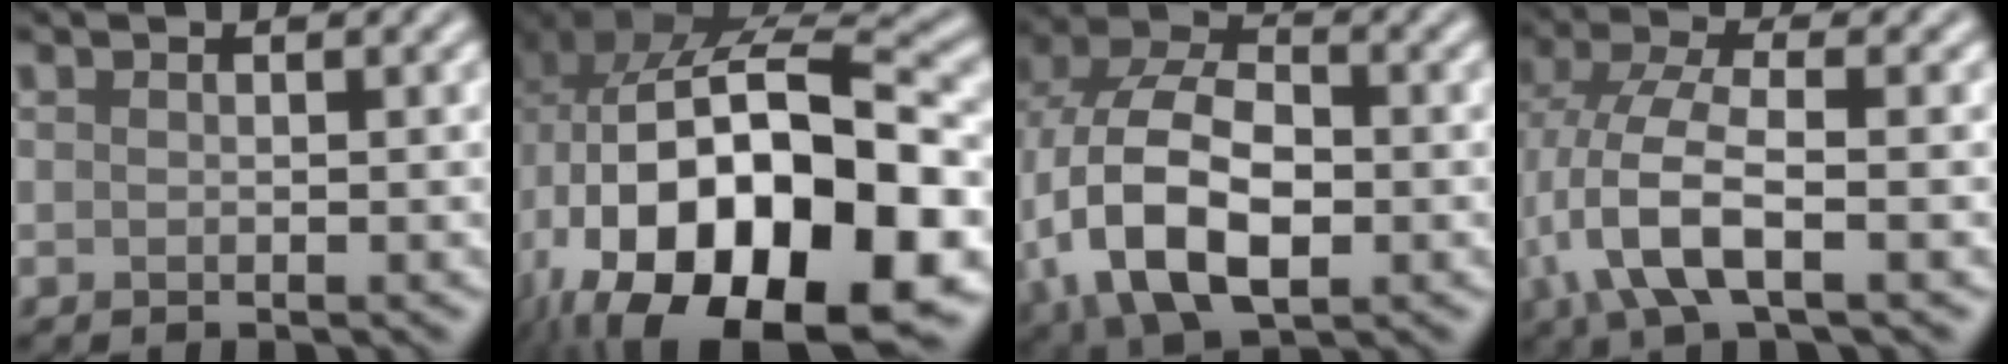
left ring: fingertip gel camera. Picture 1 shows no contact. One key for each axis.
{"total": 20.0, "fx": -5.8, "fy": 10.8, "fz": 15.9, "tx": -0.278, "ty": -0.039, "tz": -0.069}
{"total": 12.2, "fx": -2.6, "fy": 7.4, "fz": 9.3, "tx": -0.204, "ty": -0.009, "tz": -0.058}
{"total": 7.0, "fx": -1.9, "fy": 2.7, "fz": 6.2, "tx": -0.141, "ty": 0.006, "tz": -0.047}